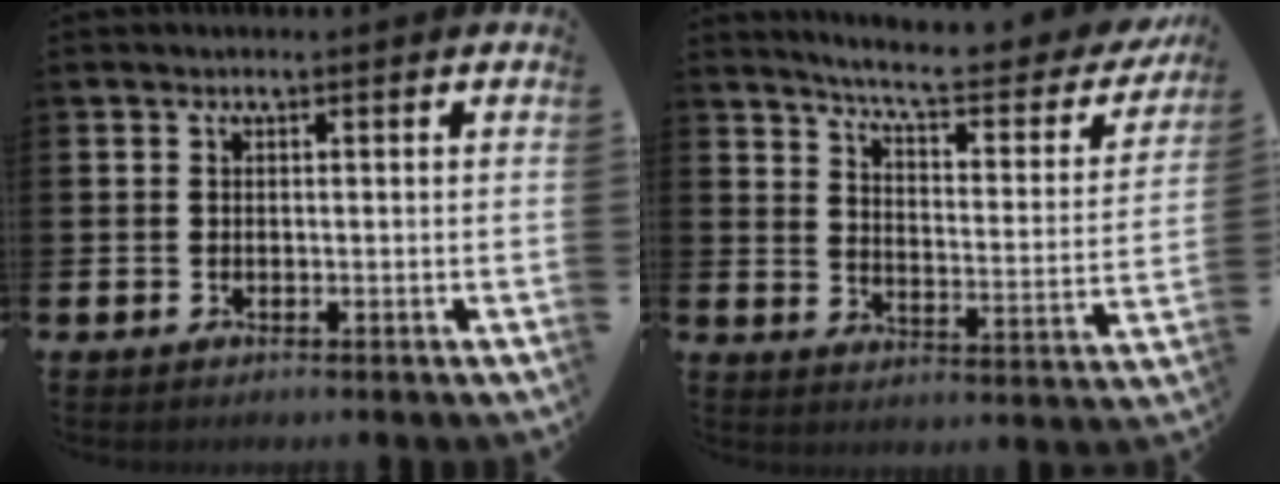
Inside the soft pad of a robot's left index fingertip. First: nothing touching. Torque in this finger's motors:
{"motor_torque": [1.02, -1.13, 0.38, 0.12]}